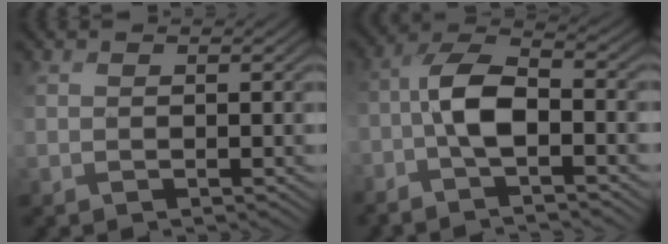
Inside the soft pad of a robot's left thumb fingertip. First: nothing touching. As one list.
[{"total": 6.7, "force": [-2.4, 2.4, 5.8], "torque": [-0.111, 0.013, -0.060]}]